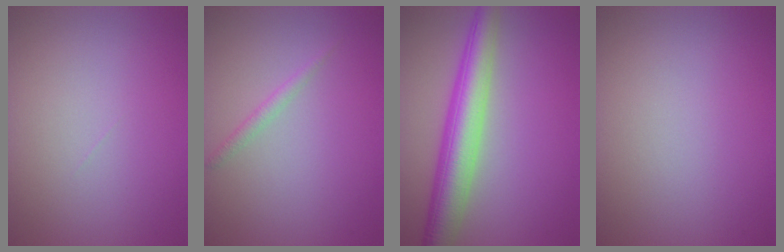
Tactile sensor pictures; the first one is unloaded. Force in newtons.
{"total": 1.0, "press": 1.0, "slide": 0.1}
{"total": 6.4, "press": 6.4, "slide": 0.2}
{"total": 0.0}